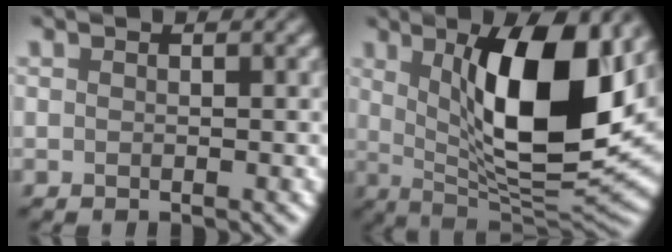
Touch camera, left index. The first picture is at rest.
{"total": 13.3, "force": [3.3, 4.6, 12.0], "torque": [-0.175, -0.010, 0.058]}